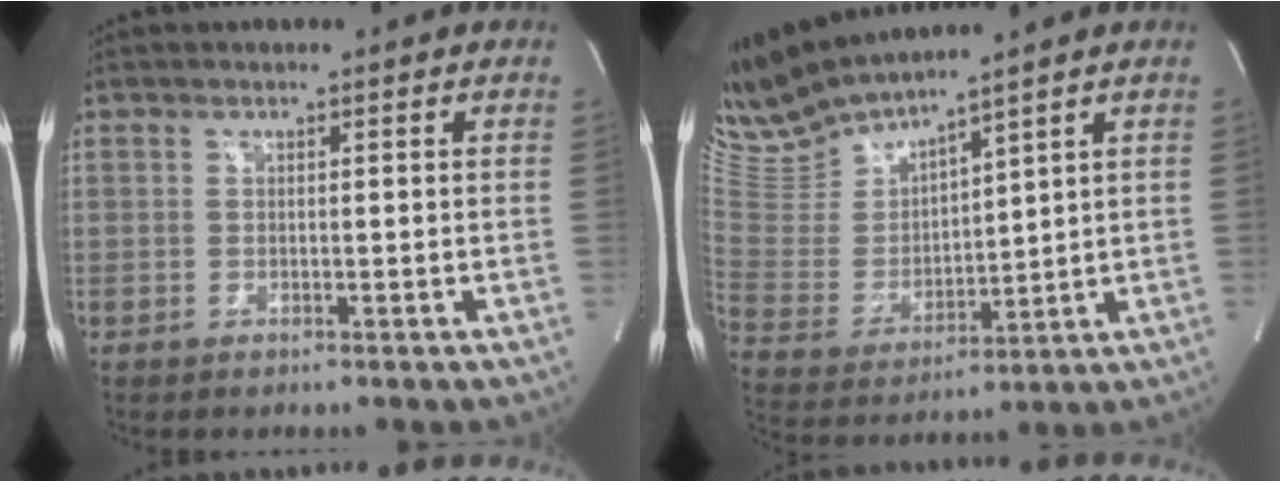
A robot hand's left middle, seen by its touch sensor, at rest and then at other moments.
{"total": 10.7, "force": [10.2, -0.2, 3.0], "torque": [-0.084, -0.004, 0.223]}